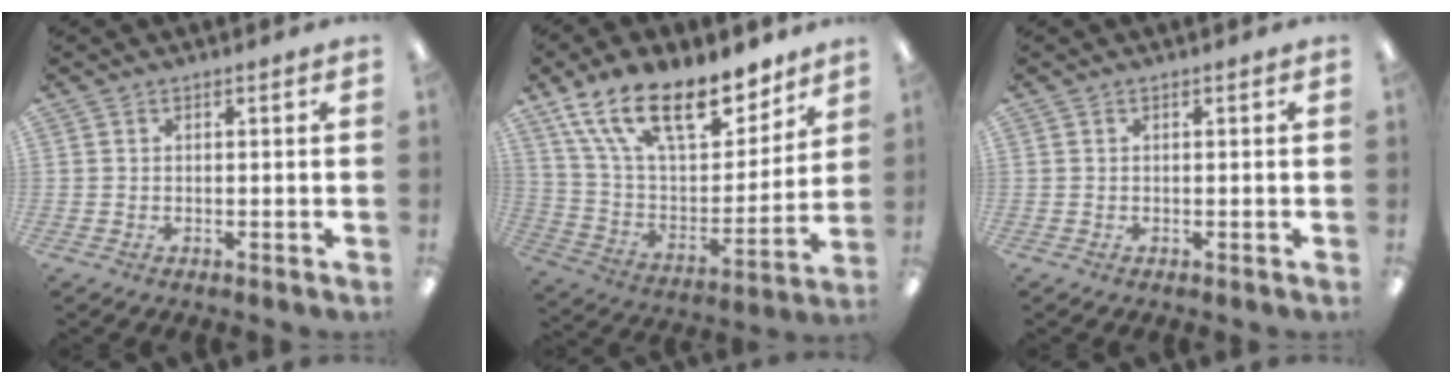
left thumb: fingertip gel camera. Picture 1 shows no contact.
{"total": 21.9, "force": [15.0, 9.5, 12.9], "torque": [-0.227, -0.086, 0.268]}
{"total": 0.0}